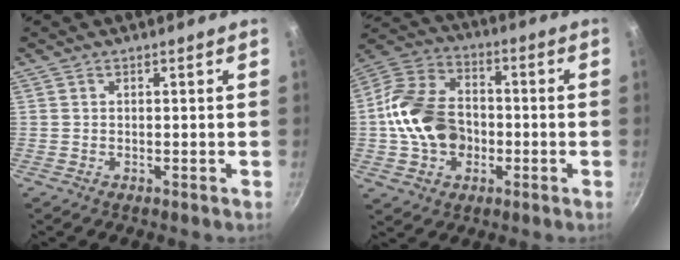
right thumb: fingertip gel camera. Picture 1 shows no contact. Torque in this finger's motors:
{"motor_torque": [-0.61, 1.28, 1.32, 0.02, 0.12]}